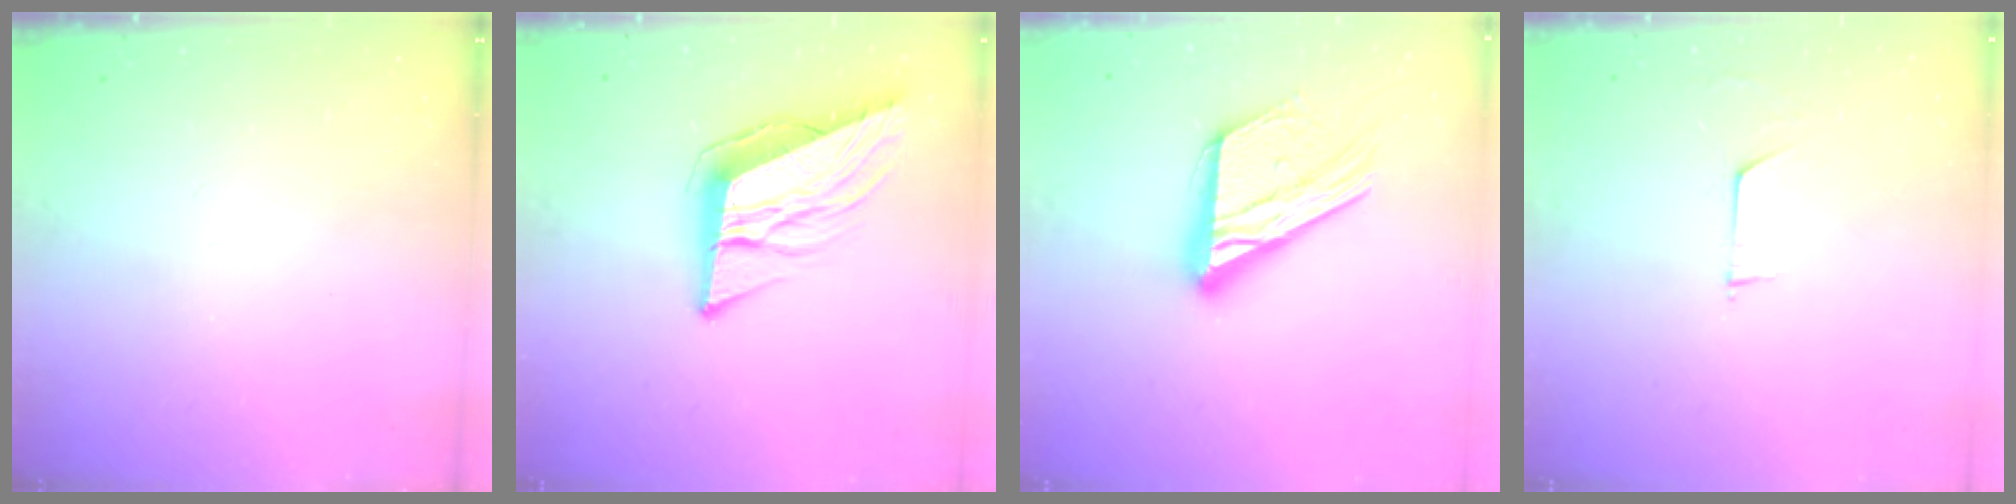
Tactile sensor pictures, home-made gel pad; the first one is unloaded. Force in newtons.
{"total": 12.4, "press": 11.9, "slide": 3.6}
{"total": 20.4, "press": 20.4, "slide": 1.8}
{"total": 3.2, "press": 3.2, "slide": 0.3}